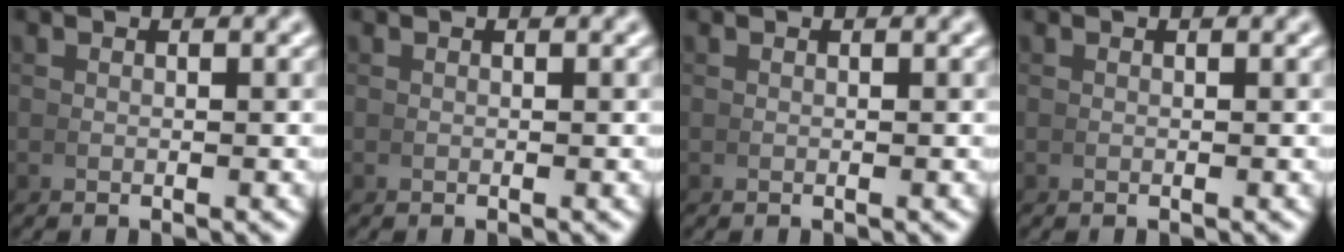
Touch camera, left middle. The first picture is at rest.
{"total": 0.0}
{"total": 0.0}
{"total": 0.0}